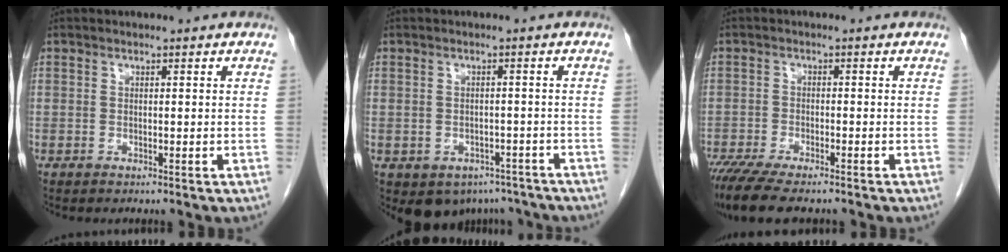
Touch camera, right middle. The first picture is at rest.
{"total": 6.9, "force": [-4.6, 4.9, 1.4], "torque": [-0.014, 0.012, -0.054]}
{"total": 9.4, "force": [-7.6, 1.8, 5.2], "torque": [-0.084, -0.018, -0.123]}